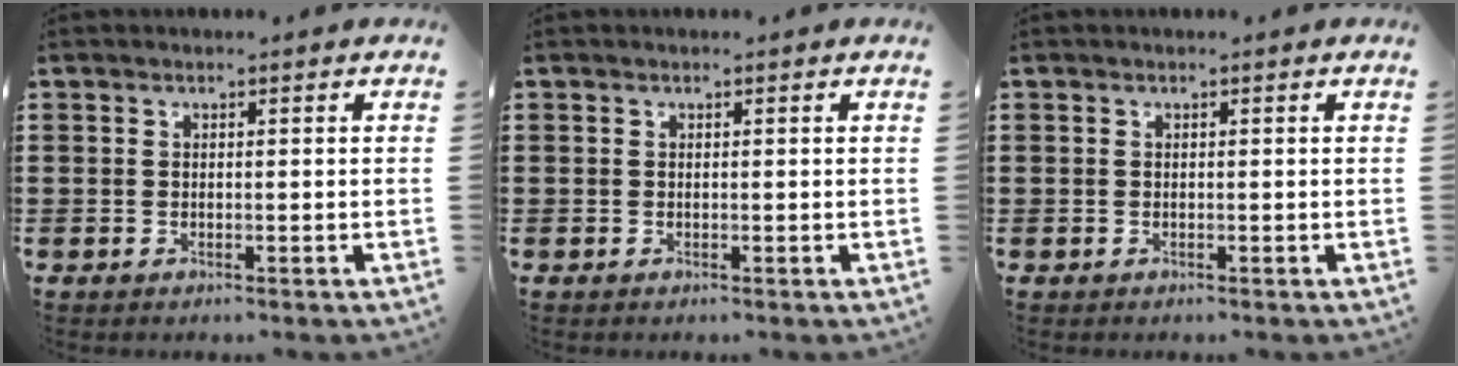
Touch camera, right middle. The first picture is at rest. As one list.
[{"total": 0.0}, {"total": 0.0}]